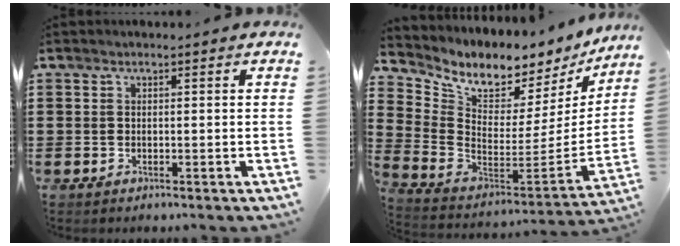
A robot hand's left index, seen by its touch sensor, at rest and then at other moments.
{"total": 5.6, "force": [5.0, 1.9, 1.6], "torque": [-0.062, -0.059, 0.083]}